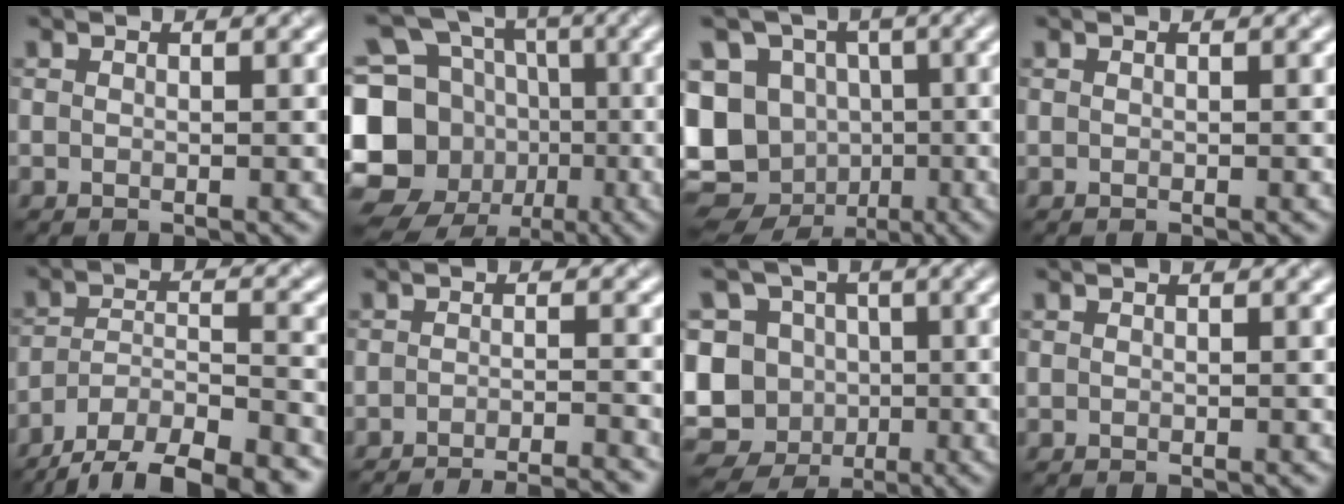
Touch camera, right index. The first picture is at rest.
{"total": 15.0, "force": [-4.3, 12.7, 6.6], "torque": [-0.174, 0.002, -0.073]}
{"total": 15.9, "force": [-5.0, 13.5, 6.8], "torque": [-0.132, -0.009, -0.097]}
{"total": 0.0}
{"total": 12.0, "force": [-10.1, 4.0, 5.2], "torque": [-0.074, -0.011, -0.146]}
{"total": 9.2, "force": [-8.4, 2.0, 3.2], "torque": [-0.015, 0.002, -0.099]}
{"total": 14.4, "force": [-3.1, 13.2, 4.8], "torque": [-0.116, 0.010, -0.073]}
{"total": 0.0}